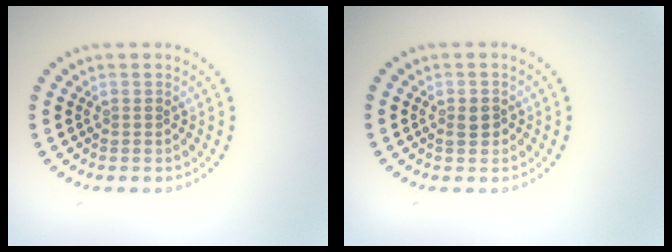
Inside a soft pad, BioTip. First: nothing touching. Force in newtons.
{"total": 1.5, "press": 1.5, "slide": 0.1}